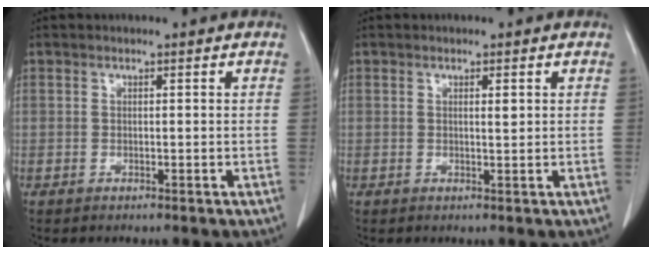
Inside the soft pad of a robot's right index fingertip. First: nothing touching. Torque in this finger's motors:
{"motor_torque": [-0.24, 0.03, -0.05, 0.00]}